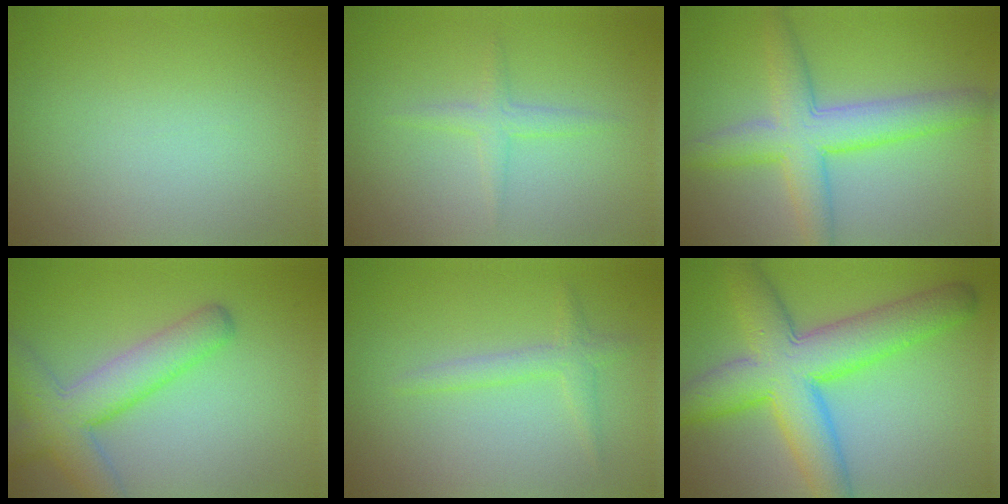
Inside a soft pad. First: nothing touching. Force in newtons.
{"total": 1.5, "press": 1.5, "slide": 0.0}
{"total": 5.8, "press": 5.8, "slide": 0.4}
{"total": 5.5, "press": 5.5, "slide": 0.2}
{"total": 1.8, "press": 1.7, "slide": 0.1}
{"total": 9.6, "press": 9.6, "slide": 0.2}